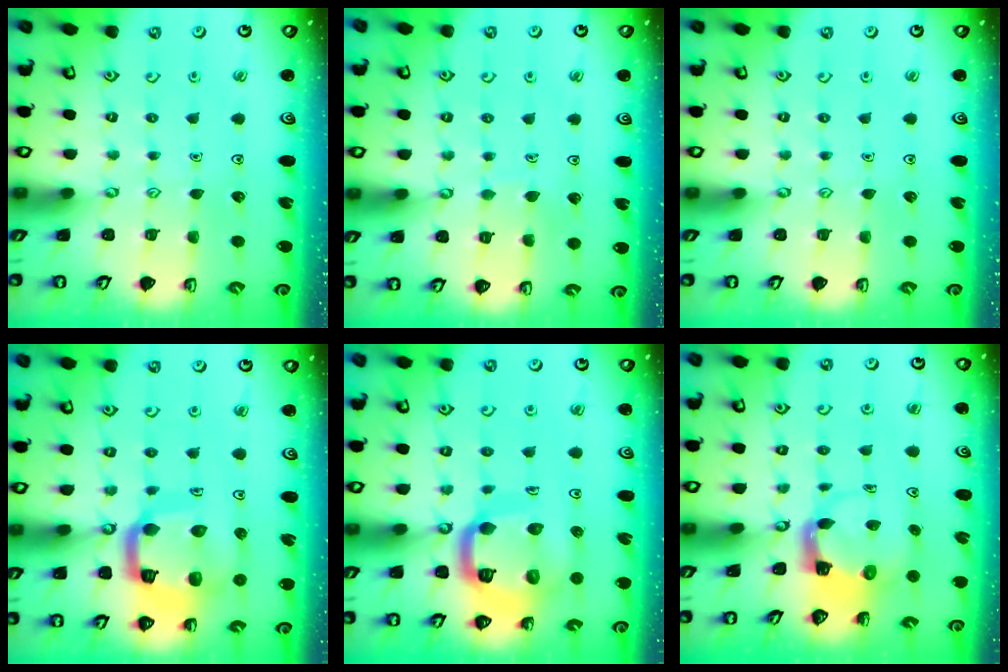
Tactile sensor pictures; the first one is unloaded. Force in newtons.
{"total": 3.3, "press": 3.3, "slide": 0.3}
{"total": 0.0}
{"total": 16.3, "press": 16.2, "slide": 1.8}
{"total": 17.3, "press": 17.2, "slide": 1.8}
{"total": 4.0, "press": 3.9, "slide": 0.8}